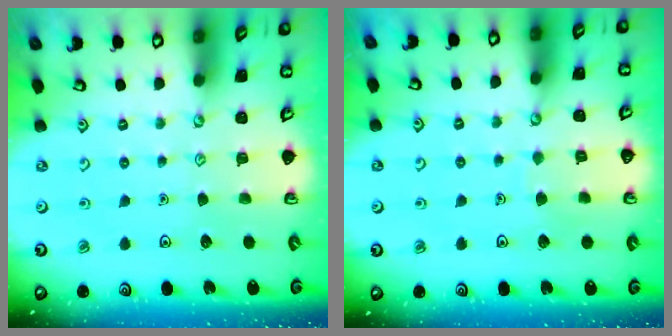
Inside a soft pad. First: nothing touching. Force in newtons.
{"total": 4.4, "press": 4.4, "slide": 0.4}